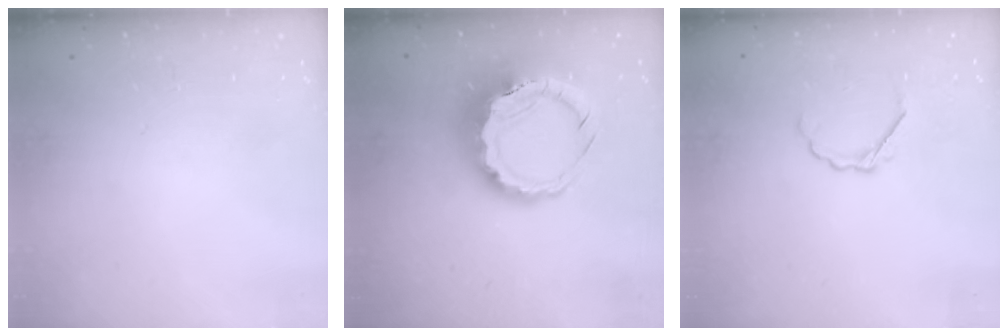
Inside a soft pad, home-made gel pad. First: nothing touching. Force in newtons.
{"total": 12.1, "press": 11.8, "slide": 2.3}
{"total": 2.9, "press": 2.7, "slide": 0.9}